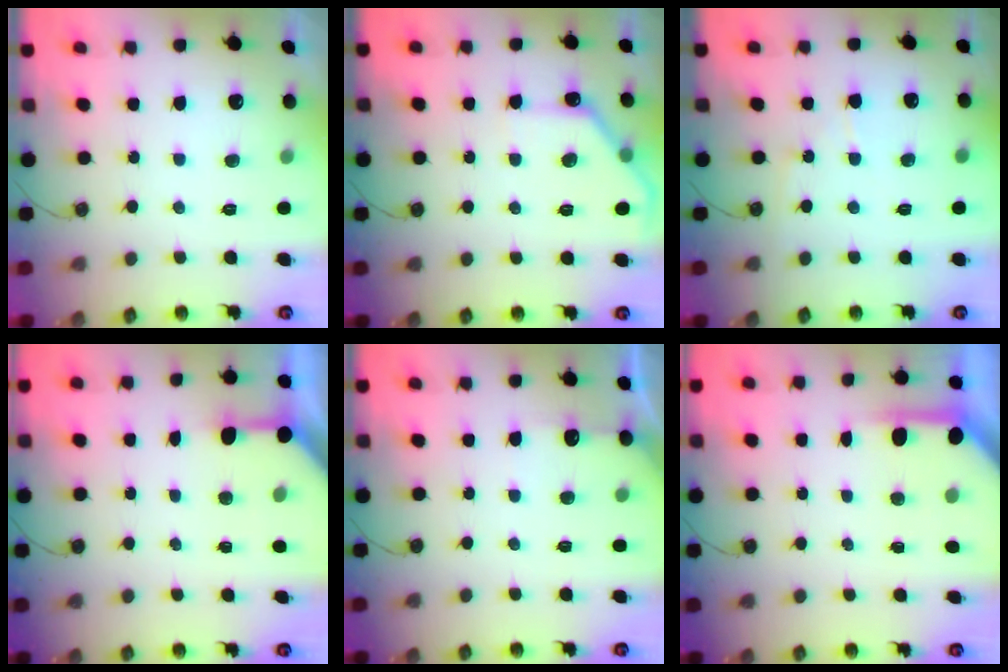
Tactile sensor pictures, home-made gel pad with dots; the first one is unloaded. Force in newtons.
{"total": 9.5, "press": 9.5, "slide": 0.3}
{"total": 6.3, "press": 6.3, "slide": 0.8}
{"total": 3.4, "press": 3.3, "slide": 0.3}
{"total": 3.2, "press": 3.2, "slide": 0.5}
{"total": 4.0, "press": 4.0, "slide": 0.3}